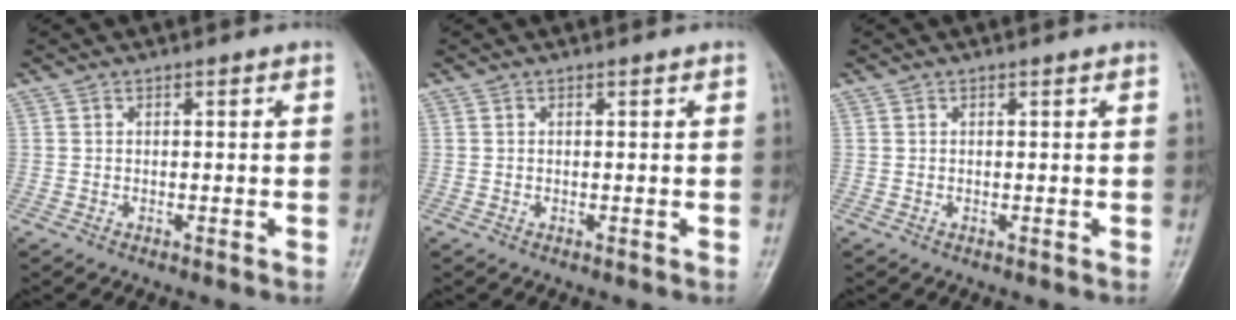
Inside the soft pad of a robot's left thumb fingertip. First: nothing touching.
{"total": 0.0}
{"total": 0.0}